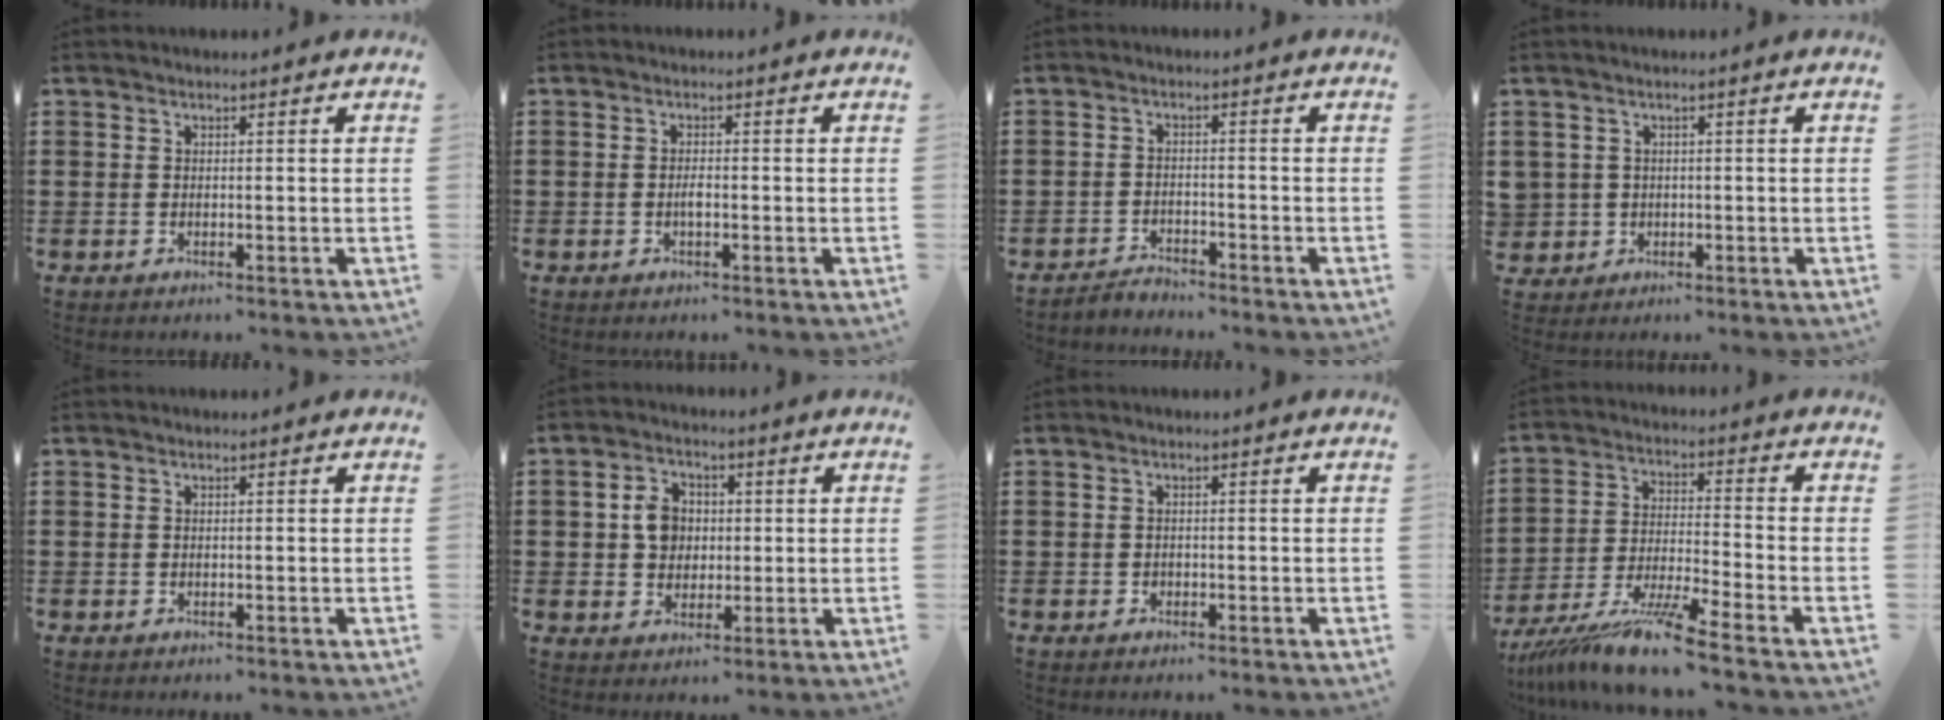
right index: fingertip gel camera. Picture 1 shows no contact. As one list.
[{"total": 1.5, "force": [-0.5, 0.4, 1.4], "torque": [-0.027, -0.002, -0.008]}, {"total": 2.0, "force": [-2.0, 0.2, 0.0], "torque": [-0.007, 0.004, -0.042]}, {"total": 1.9, "force": [-0.2, 1.9, -0.1], "torque": [-0.009, 0.006, -0.007]}, {"total": 0.0}, {"total": 5.6, "force": [0.5, 4.5, 3.2], "torque": [-0.067, 0.014, 0.005]}, {"total": 0.5, "force": [-0.4, 0.4, 0.1], "torque": [-0.003, 0.002, -0.008]}, {"total": 10.1, "force": [-8.3, -0.5, 5.6], "torque": [-0.122, -0.007, -0.168]}]